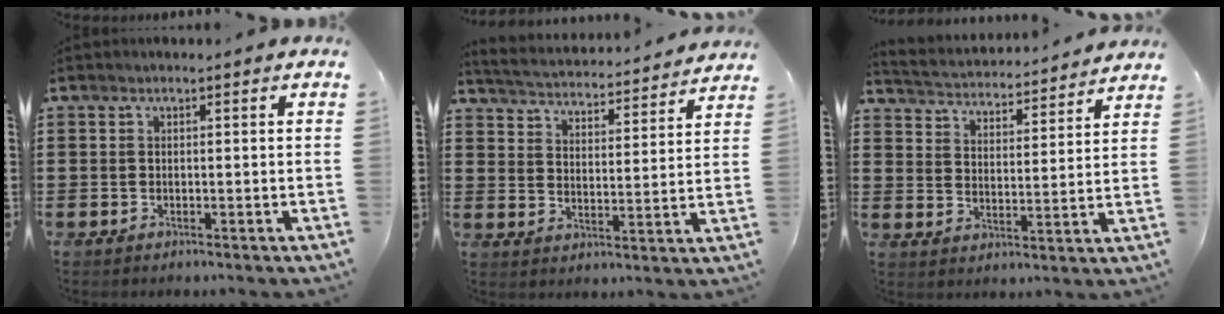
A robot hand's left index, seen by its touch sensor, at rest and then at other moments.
{"total": 3.4, "force": [3.4, -0.3, -0.1], "torque": [-0.020, -0.033, 0.051]}
{"total": 3.4, "force": [3.4, -0.2, -0.2], "torque": [-0.020, -0.031, 0.052]}